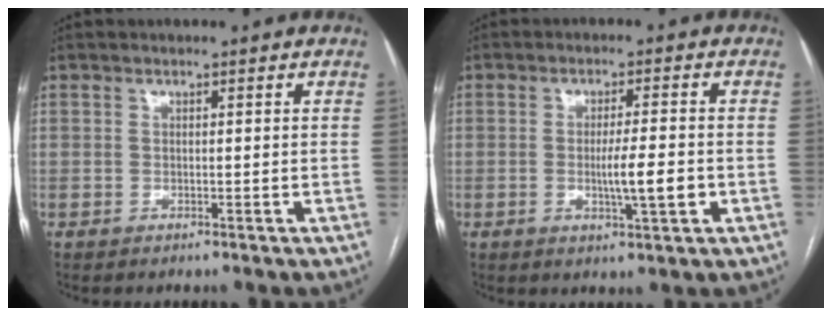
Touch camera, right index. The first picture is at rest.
{"total": 5.9, "force": [-1.2, 0.4, 5.7], "torque": [-0.099, -0.007, -0.018]}